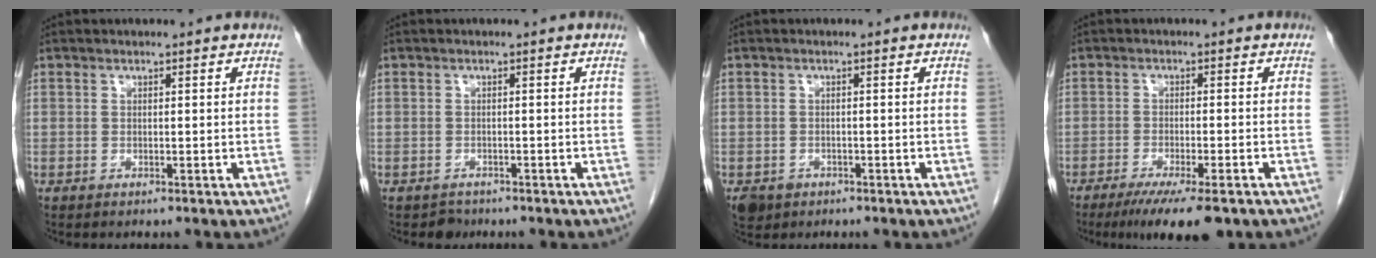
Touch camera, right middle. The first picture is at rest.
{"total": 1.4, "force": [-1.1, 0.9, -0.2], "torque": [0.000, 0.002, -0.018]}
{"total": 3.5, "force": [-2.0, 2.7, 0.9], "torque": [-0.015, 0.001, -0.029]}
{"total": 9.3, "force": [-6.6, 1.3, 6.4], "torque": [-0.090, -0.018, -0.099]}